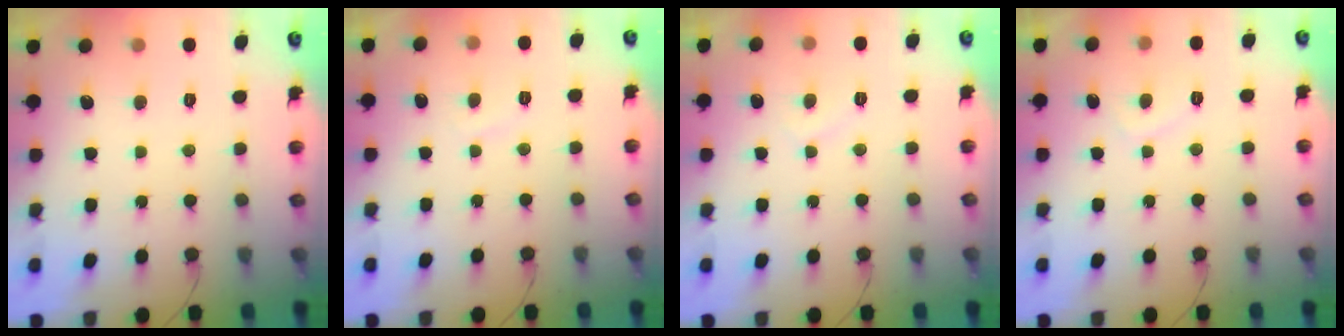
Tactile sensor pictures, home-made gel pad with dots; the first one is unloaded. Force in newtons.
{"total": 1.5, "press": 1.4, "slide": 0.6}
{"total": 3.1, "press": 3.0, "slide": 0.6}
{"total": 2.3, "press": 2.2, "slide": 0.8}